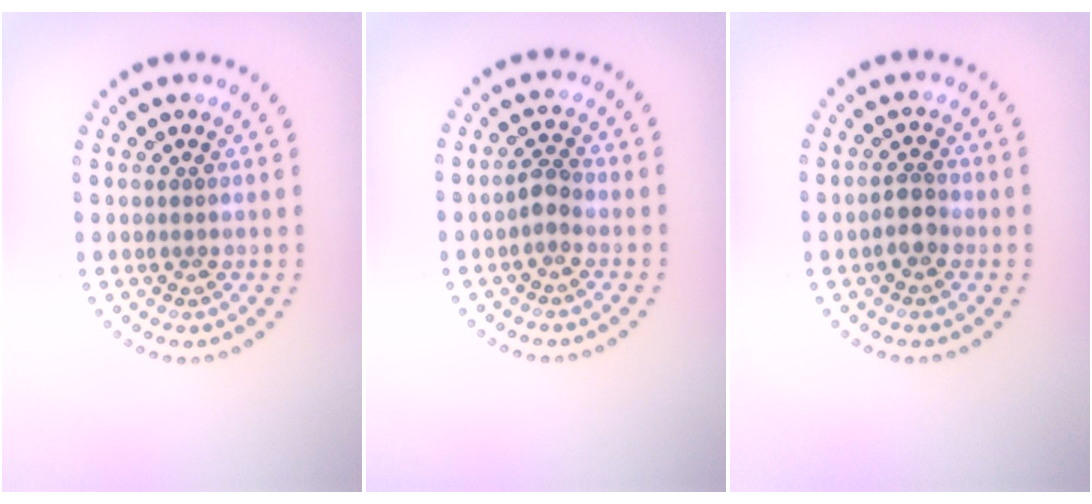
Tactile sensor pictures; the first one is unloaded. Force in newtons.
{"total": 1.5, "press": 1.4, "slide": 0.7}
{"total": 1.9, "press": 1.8, "slide": 0.7}